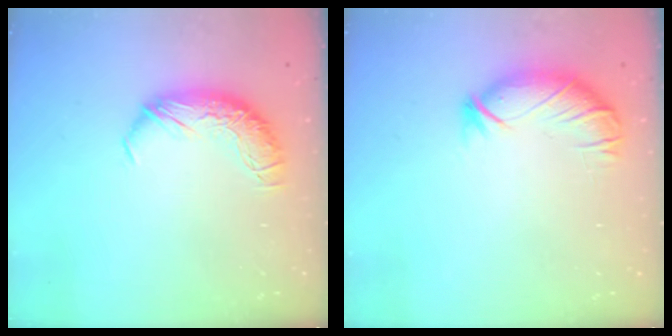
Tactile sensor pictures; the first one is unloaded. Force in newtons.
{"total": 2.7, "press": 2.6, "slide": 0.9}